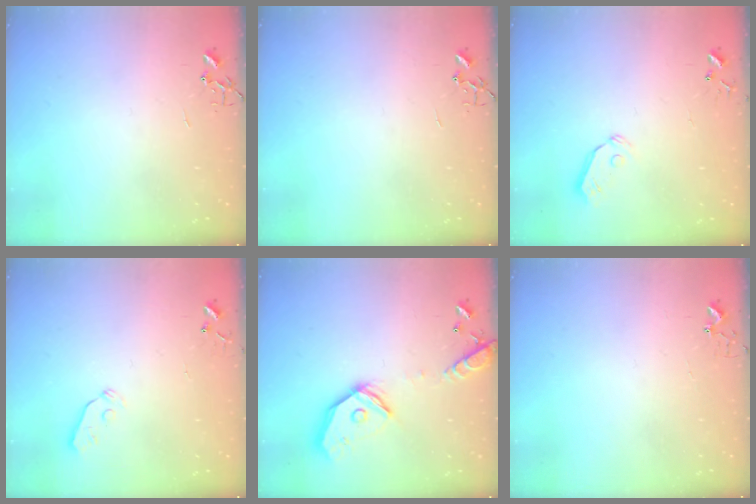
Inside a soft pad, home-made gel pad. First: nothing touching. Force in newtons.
{"total": 0.0}
{"total": 5.8, "press": 5.8, "slide": 0.5}
{"total": 3.3, "press": 3.2, "slide": 0.7}
{"total": 17.6, "press": 17.4, "slide": 2.7}
{"total": 2.7, "press": 2.7, "slide": 0.3}